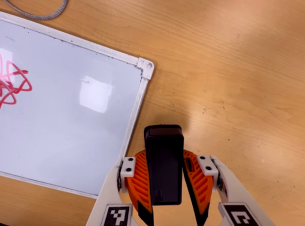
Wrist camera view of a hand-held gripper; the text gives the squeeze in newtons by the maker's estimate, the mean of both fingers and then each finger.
{"total": 9.0, "left": 7.1, "right": 10.8}